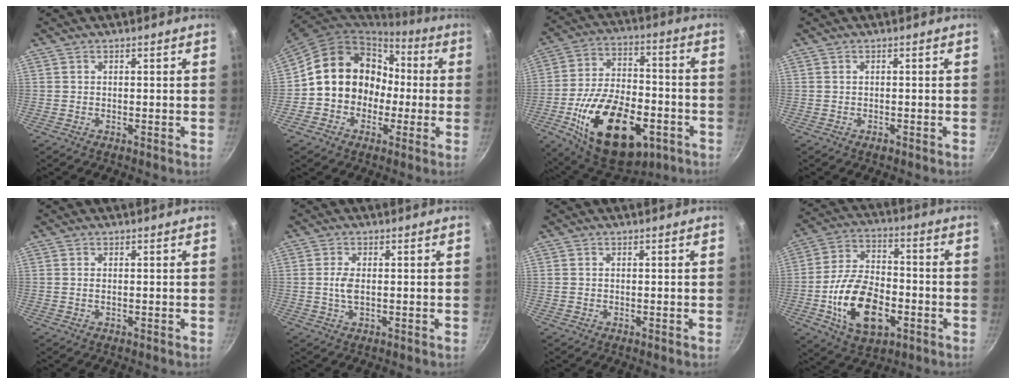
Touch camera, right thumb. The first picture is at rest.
{"total": 16.4, "force": [-0.6, 14.2, 8.3], "torque": [-0.101, 0.056, -0.011]}
{"total": 25.6, "force": [-9.6, 14.2, 19.0], "torque": [-0.297, 0.033, -0.144]}
{"total": 0.7, "force": [-0.4, 0.4, 0.3], "torque": [-0.007, 0.001, -0.007]}
{"total": 0.5, "force": [0.0, 0.3, 0.5], "torque": [-0.010, 0.001, -0.001]}
{"total": 3.1, "force": [0.0, 1.6, 2.7], "torque": [-0.059, 0.000, -0.002]}
{"total": 0.6, "force": [-0.1, 0.5, 0.2], "torque": [-0.004, 0.001, -0.001]}
{"total": 17.5, "force": [-5.2, 10.3, 13.1], "torque": [-0.217, 0.027, -0.089]}